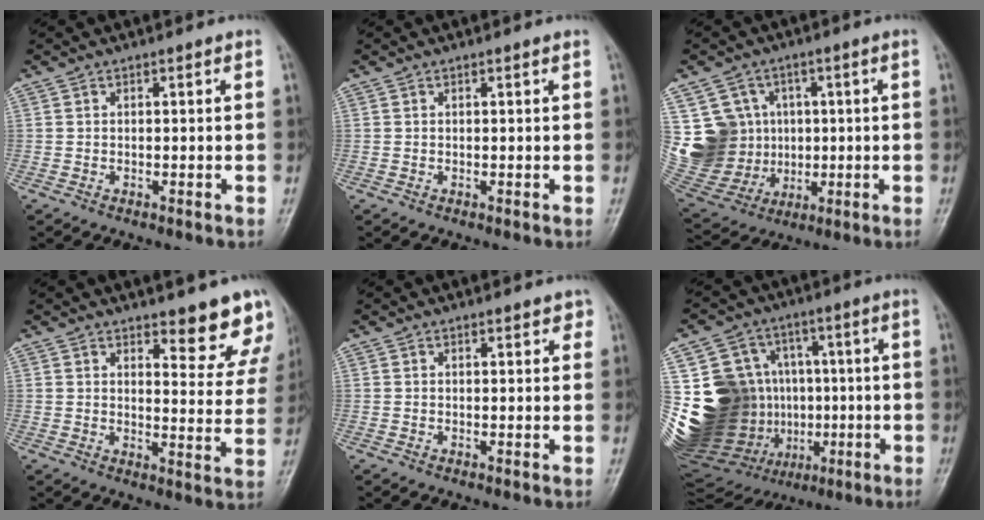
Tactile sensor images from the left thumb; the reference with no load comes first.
{"total": 0.0}
{"total": 15.0, "force": [2.4, 13.7, 5.8], "torque": [-0.085, 0.017, 0.070]}
{"total": 9.6, "force": [7.9, 3.1, 4.4], "torque": [-0.011, -0.055, 0.088]}
{"total": 1.4, "force": [1.0, 0.7, 0.7], "torque": [0.000, -0.003, 0.008]}
{"total": 29.3, "force": [-0.5, 23.9, 16.9], "torque": [-0.318, 0.039, 0.026]}